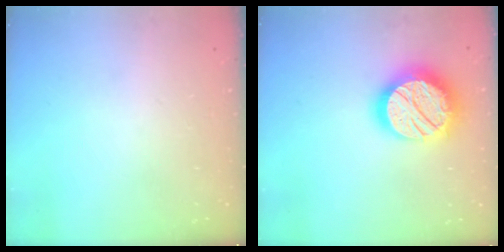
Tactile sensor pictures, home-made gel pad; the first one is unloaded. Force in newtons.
{"total": 21.5, "press": 21.5, "slide": 1.6}